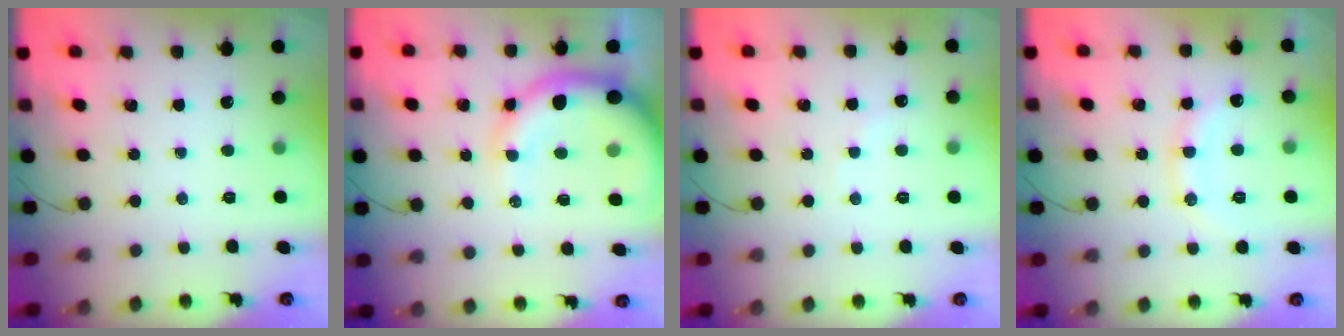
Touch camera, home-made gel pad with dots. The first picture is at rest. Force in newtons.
{"total": 11.6, "press": 11.2, "slide": 3.3}
{"total": 5.2, "press": 5.0, "slide": 1.4}
{"total": 12.3, "press": 12.3, "slide": 0.8}